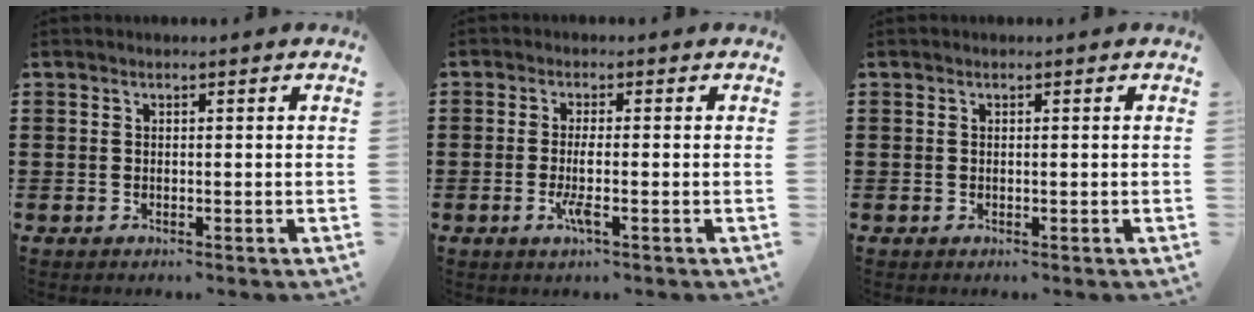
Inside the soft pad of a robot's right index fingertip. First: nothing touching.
{"total": 3.5, "force": [-1.1, 0.3, 3.3], "torque": [-0.079, -0.013, -0.027]}
{"total": 0.0}